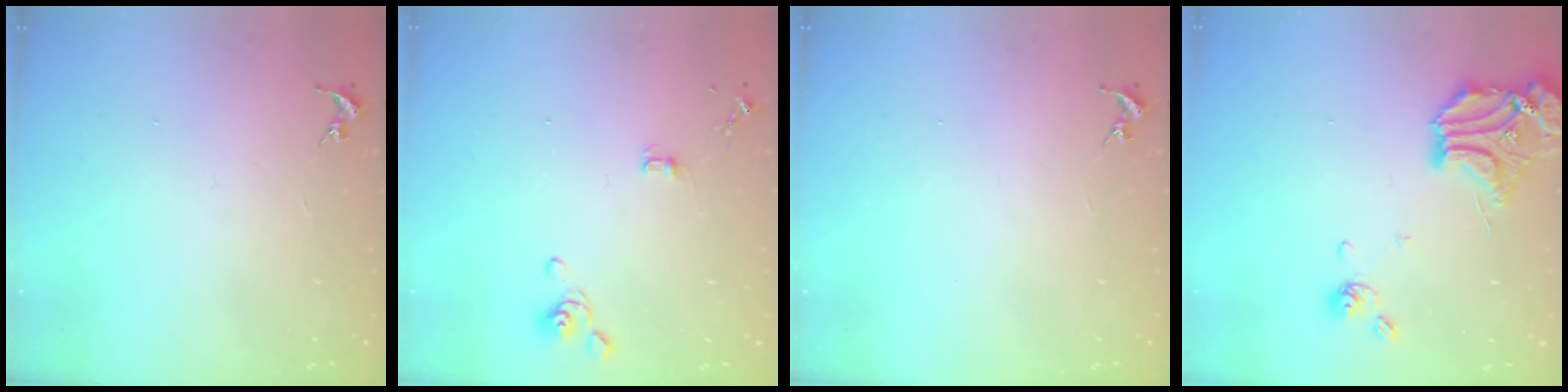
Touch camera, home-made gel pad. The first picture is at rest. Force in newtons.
{"total": 4.7, "press": 4.2, "slide": 2.2}
{"total": 0.0}
{"total": 16.0, "press": 15.8, "slide": 2.5}